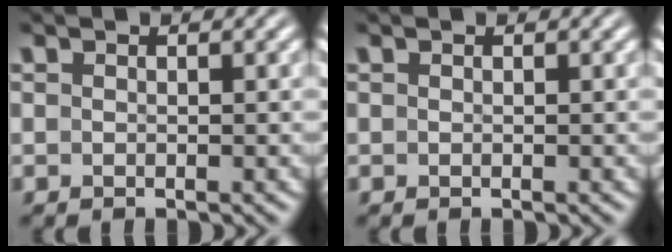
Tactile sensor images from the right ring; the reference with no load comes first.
{"total": 0.0}